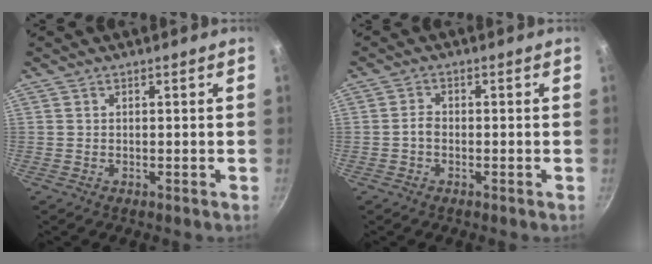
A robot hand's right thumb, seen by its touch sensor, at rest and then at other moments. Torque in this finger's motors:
{"motor_torque": [0.30, 0.61, 0.36, -0.23, -0.02]}